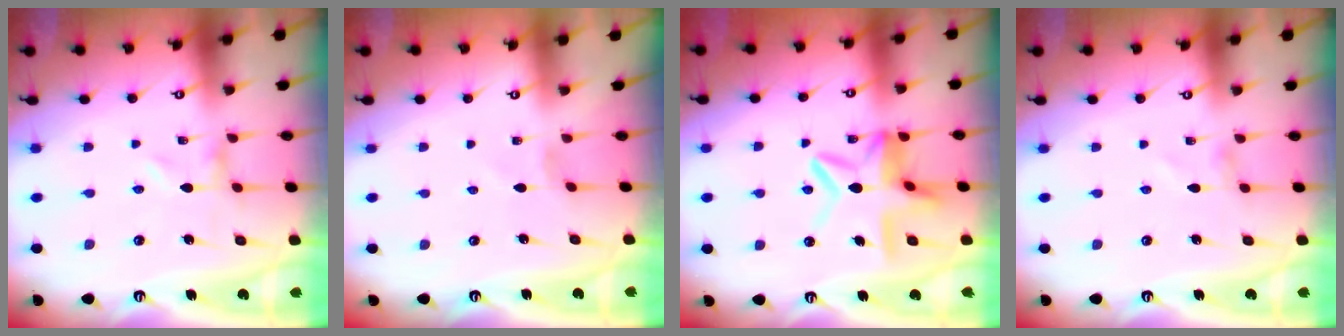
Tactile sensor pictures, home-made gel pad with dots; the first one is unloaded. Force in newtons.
{"total": 0.0}
{"total": 10.8, "press": 10.8, "slide": 1.1}
{"total": 0.0}